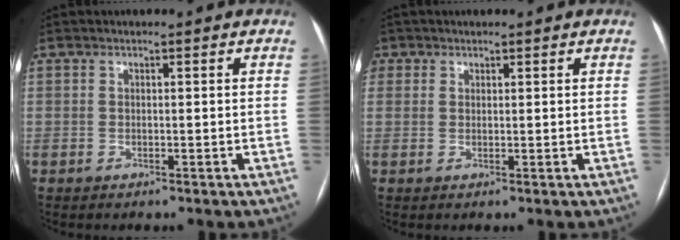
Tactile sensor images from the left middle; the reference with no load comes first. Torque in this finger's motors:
{"motor_torque": [2.04, -0.08, 1.05, 0.10]}